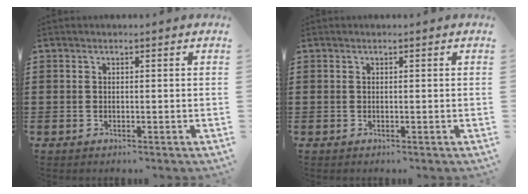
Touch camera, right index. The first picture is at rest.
{"total": 0.0}